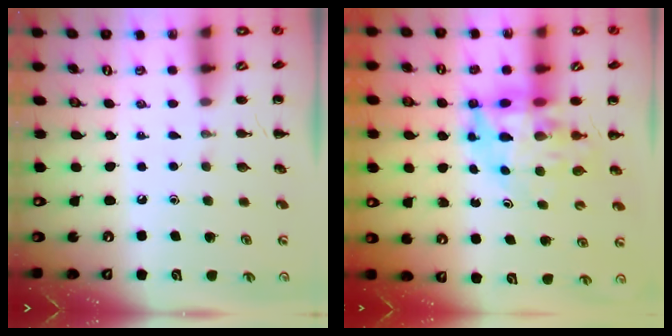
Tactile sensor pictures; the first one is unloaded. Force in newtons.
{"total": 10.7, "press": 10.2, "slide": 3.3}